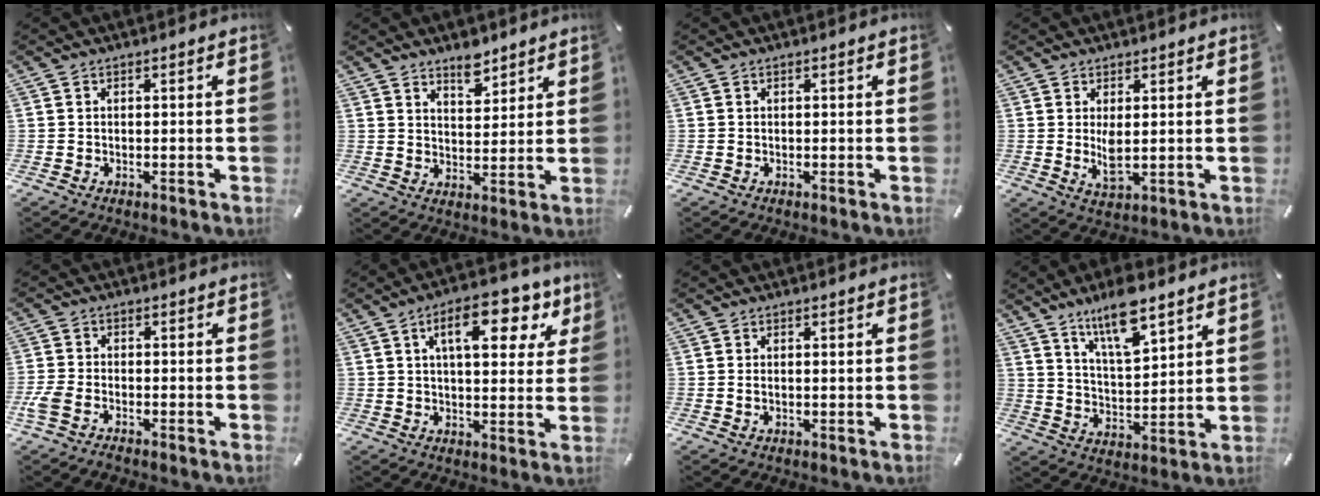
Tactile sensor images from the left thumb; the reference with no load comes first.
{"total": 6.5, "force": [5.2, 3.1, 2.1], "torque": [-0.014, -0.034, 0.091]}
{"total": 0.0}
{"total": 4.6, "force": [1.1, 1.8, 4.2], "torque": [-0.081, -0.006, 0.017]}
{"total": 4.1, "force": [-2.4, 2.1, 2.5], "torque": [-0.074, 0.001, -0.052]}
{"total": 13.7, "force": [6.4, 6.3, 10.3], "torque": [-0.143, -0.015, 0.100]}
{"total": 1.0, "force": [0.2, 0.5, 0.9], "torque": [-0.012, -0.002, 0.001]}
{"total": 11.8, "force": [9.0, 3.8, 6.7], "torque": [-0.121, -0.043, 0.160]}